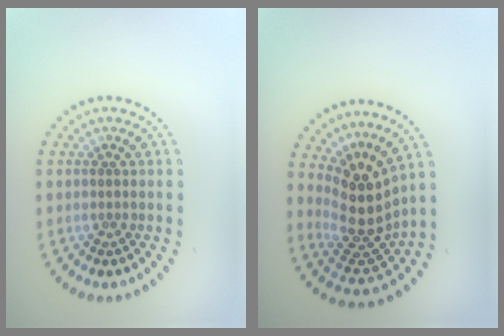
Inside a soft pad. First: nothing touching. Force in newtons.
{"total": 4.4, "press": 3.3, "slide": 2.9}